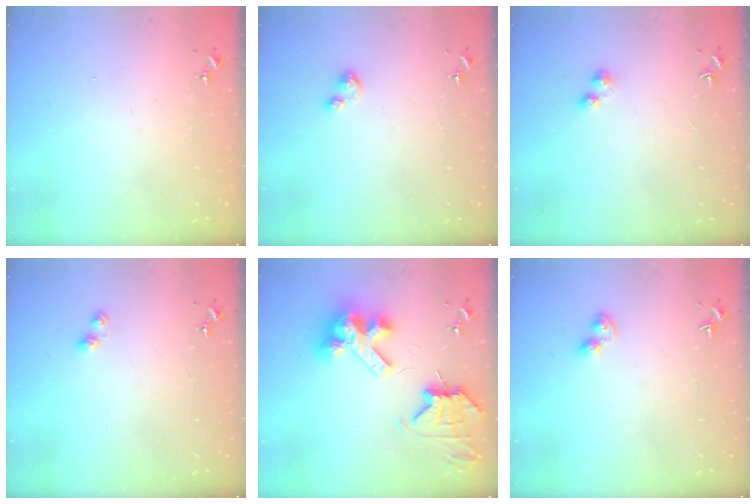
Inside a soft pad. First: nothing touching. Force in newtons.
{"total": 3.9, "press": 3.9, "slide": 0.2}
{"total": 2.4, "press": 2.4, "slide": 0.4}
{"total": 4.9, "press": 4.8, "slide": 0.8}
{"total": 14.7, "press": 14.5, "slide": 1.8}
{"total": 5.0, "press": 5.0, "slide": 0.5}